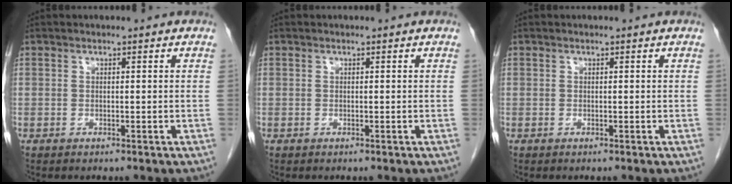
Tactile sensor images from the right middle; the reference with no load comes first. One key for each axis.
{"total": 0.0}
{"total": 0.0}